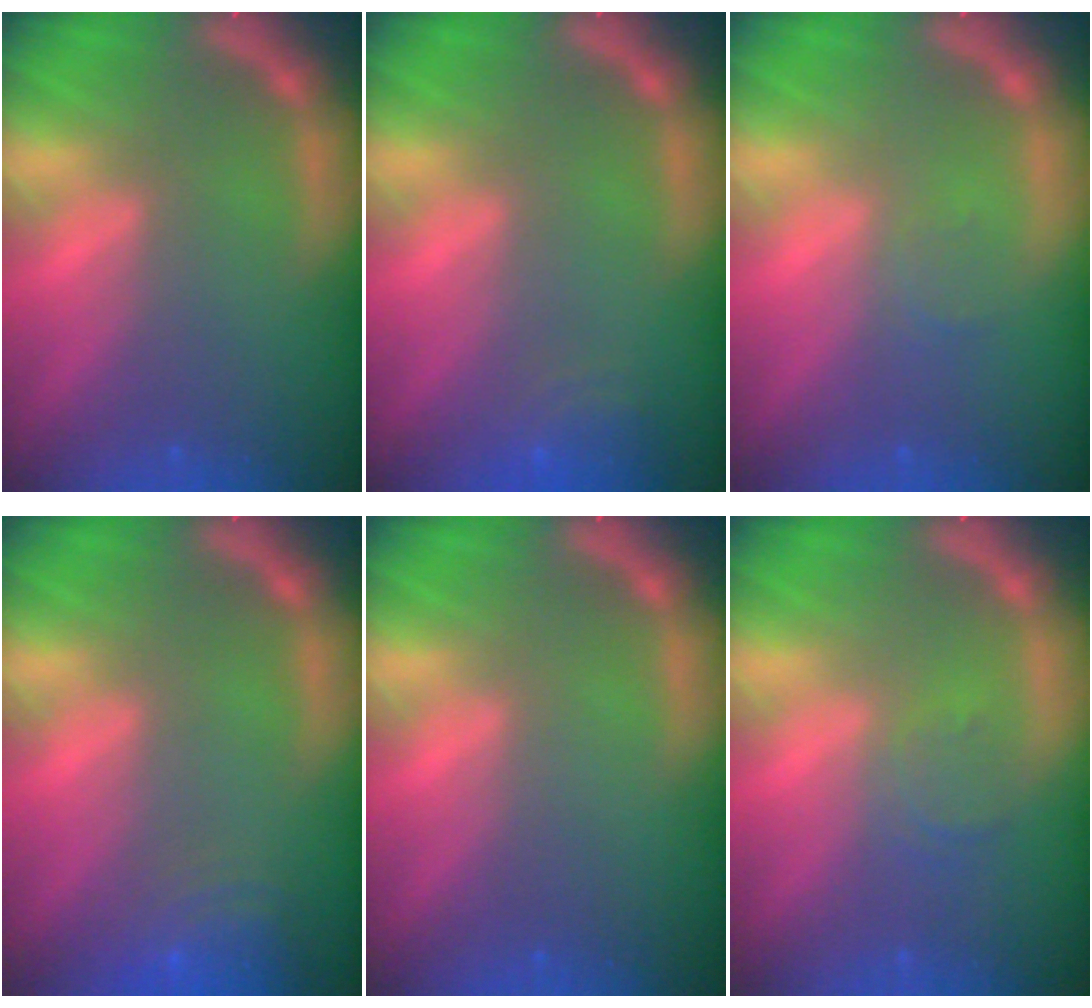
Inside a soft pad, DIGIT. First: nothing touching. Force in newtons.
{"total": 3.0}
{"total": 1.0}
{"total": 5.6}
{"total": 0.0}
{"total": 1.9}